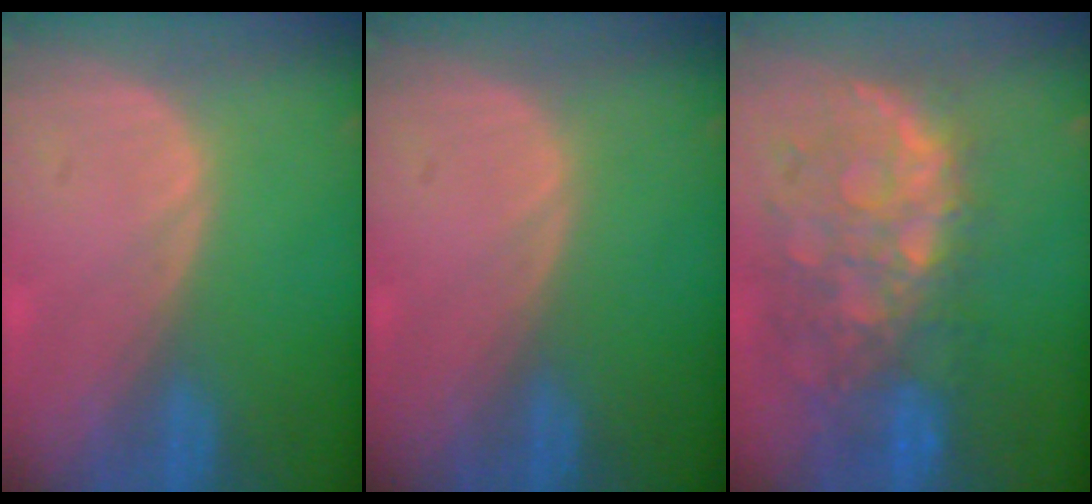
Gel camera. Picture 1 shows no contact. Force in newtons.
{"total": 0.0}
{"total": 11.2, "press": 9.7, "slide": 5.5}